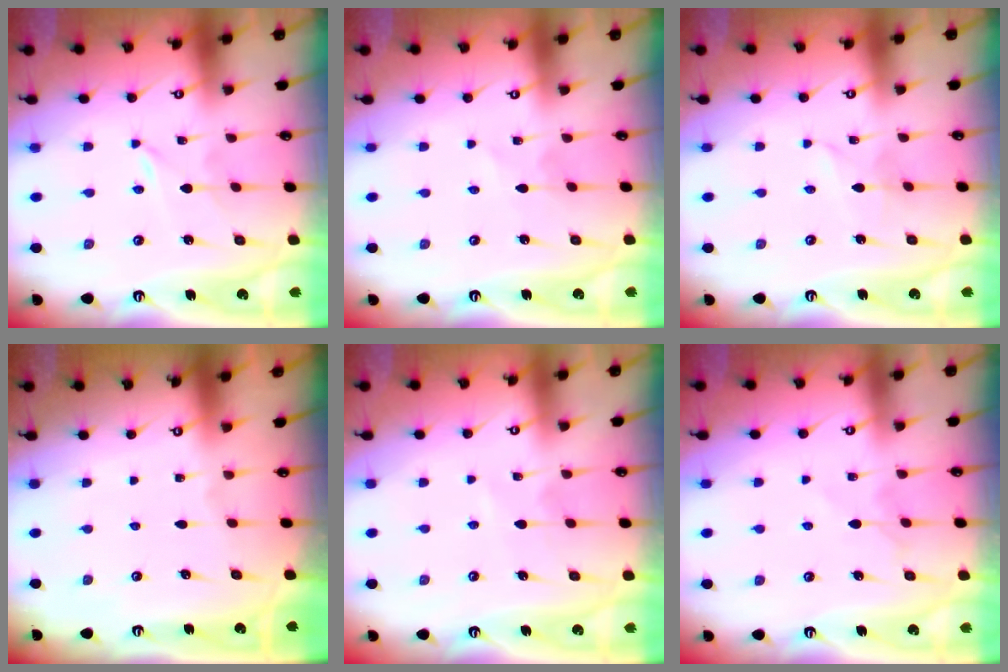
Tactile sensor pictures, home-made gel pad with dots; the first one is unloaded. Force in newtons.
{"total": 0.8, "press": 0.8, "slide": 0.1}
{"total": 1.7, "press": 1.7, "slide": 0.1}
{"total": 0.0}
{"total": 2.2, "press": 2.1, "slide": 0.3}
{"total": 5.2, "press": 5.2, "slide": 0.8}